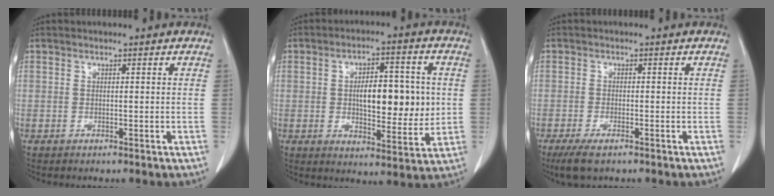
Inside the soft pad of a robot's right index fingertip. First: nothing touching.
{"total": 11.5, "force": [0.7, 4.4, 10.6], "torque": [-0.161, 0.010, 0.015]}
{"total": 4.0, "force": [-2.7, 1.1, 2.7], "torque": [-0.055, -0.007, -0.045]}